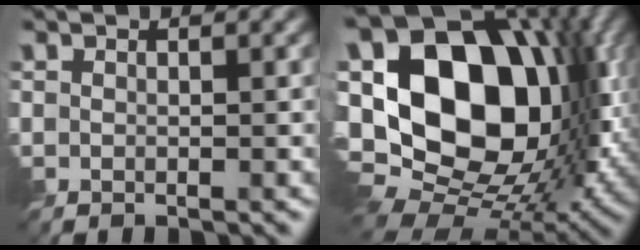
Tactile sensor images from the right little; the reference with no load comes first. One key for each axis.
{"total": 19.6, "fx": 0.8, "fy": 13.5, "fz": 14.2, "tx": -0.264, "ty": 0.000, "tz": 0.037}